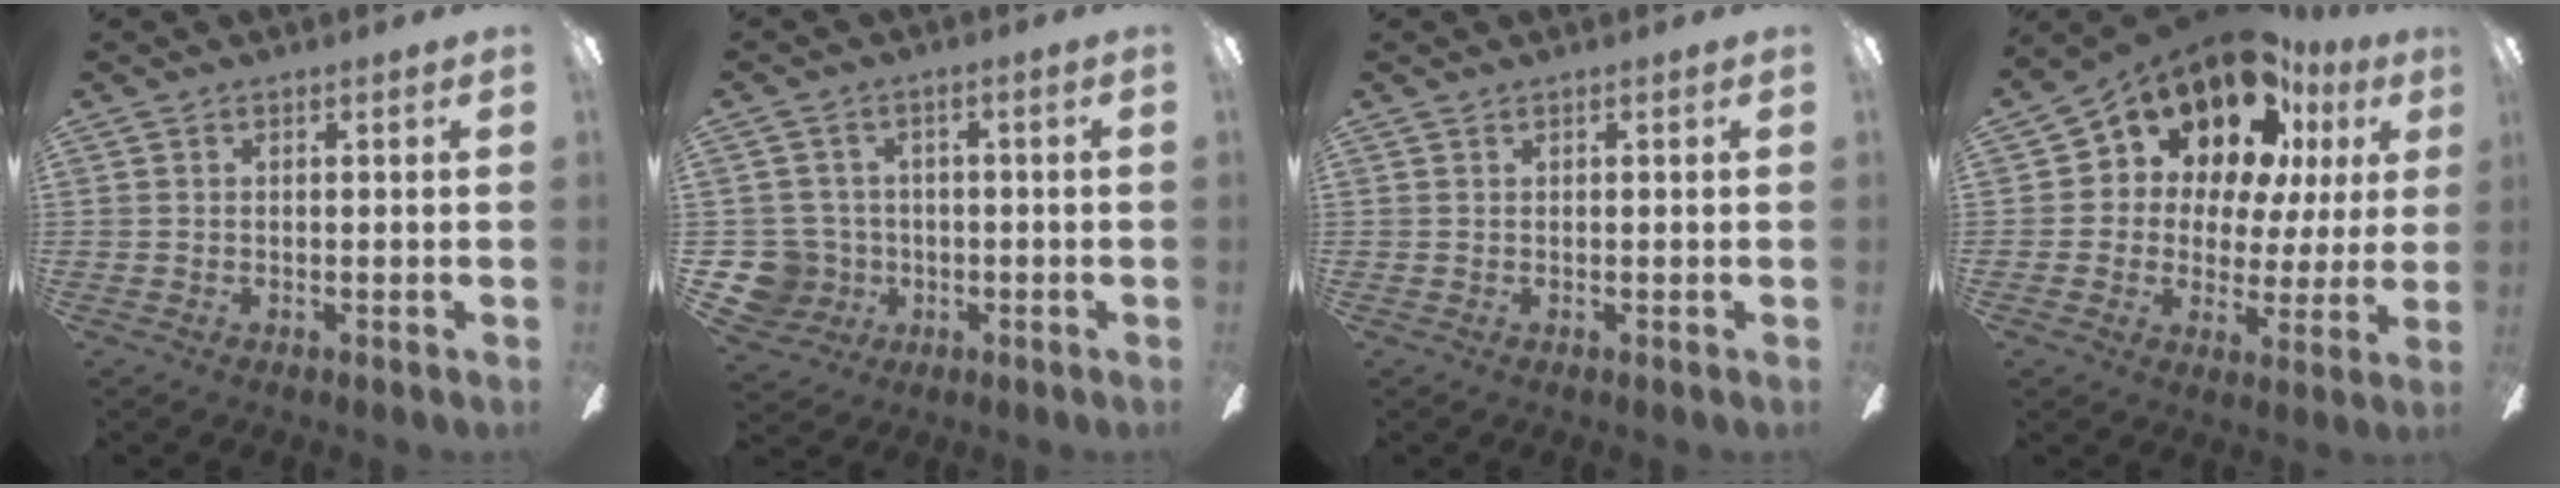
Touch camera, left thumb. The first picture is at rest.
{"total": 7.7, "force": [-1.0, 7.5, 1.4], "torque": [-0.068, 0.005, -0.013]}
{"total": 0.0}
{"total": 17.4, "force": [12.3, 8.7, 8.6], "torque": [-0.161, -0.083, 0.213]}